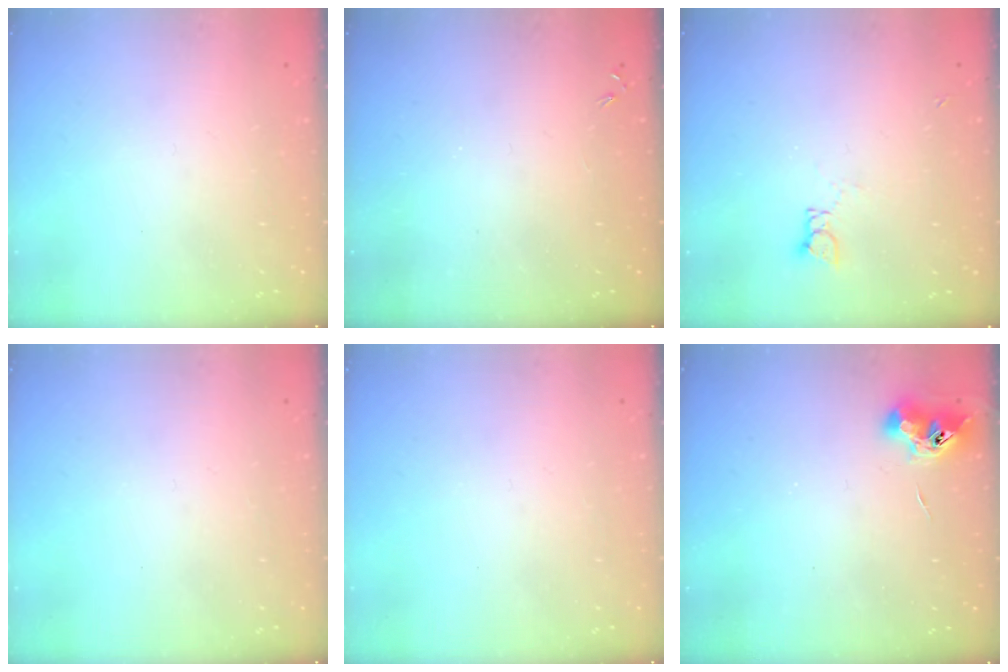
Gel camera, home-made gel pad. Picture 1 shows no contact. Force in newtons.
{"total": 0.0}
{"total": 3.4, "press": 3.4, "slide": 0.3}
{"total": 0.0}
{"total": 0.0}
{"total": 8.0, "press": 7.9, "slide": 0.8}